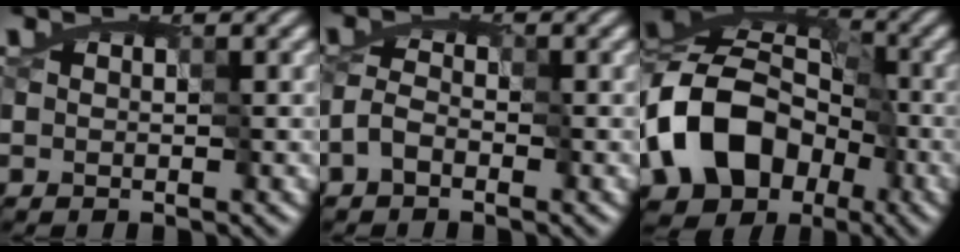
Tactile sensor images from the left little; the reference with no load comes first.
{"total": 2.6, "force": [-2.3, 0.8, 0.7], "torque": [-0.006, 0.004, -0.047]}
{"total": 12.7, "force": [-6.2, 8.9, 6.7], "torque": [-0.127, -0.001, -0.123]}